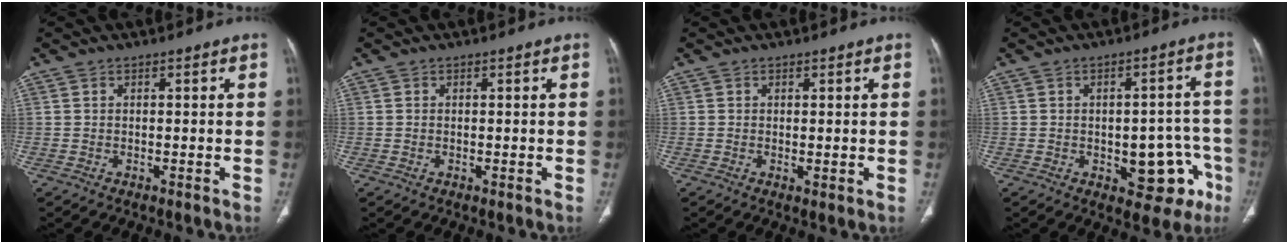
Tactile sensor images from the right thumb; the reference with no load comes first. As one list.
[{"total": 0.0}, {"total": 1.1, "force": [0.0, 0.4, 1.0], "torque": [-0.021, -0.007, 0.002]}, {"total": 12.2, "force": [-4.3, 6.6, 9.3], "torque": [-0.067, 0.035, -0.044]}]